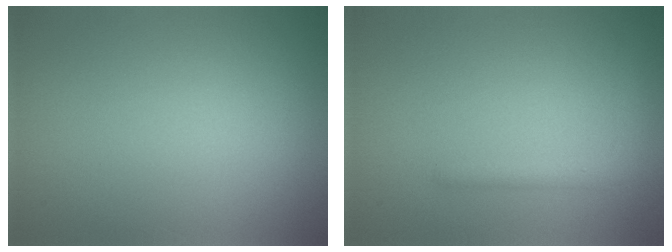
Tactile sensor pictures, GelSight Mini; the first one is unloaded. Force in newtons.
{"total": 1.4, "press": 1.4, "slide": 0.1}